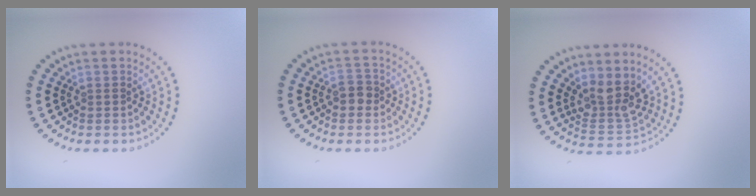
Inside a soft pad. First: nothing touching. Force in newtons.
{"total": 1.6, "press": 1.5, "slide": 0.5}
{"total": 3.6, "press": 2.8, "slide": 2.2}